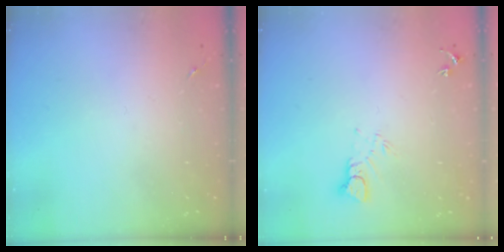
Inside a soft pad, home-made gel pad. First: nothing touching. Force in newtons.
{"total": 4.7, "press": 4.7, "slide": 0.3}